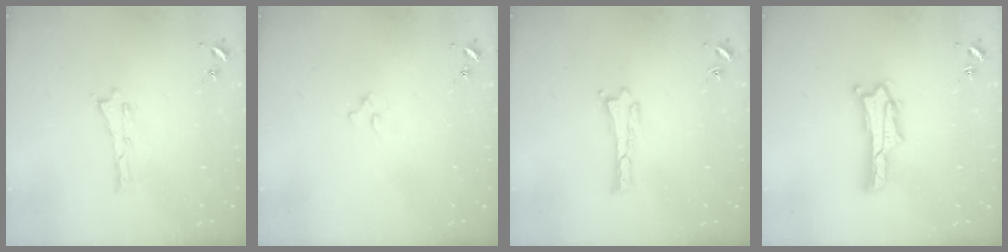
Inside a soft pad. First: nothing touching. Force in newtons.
{"total": 0.9, "press": 0.9, "slide": 0.2}
{"total": 0.0}
{"total": 2.7, "press": 2.7, "slide": 0.4}